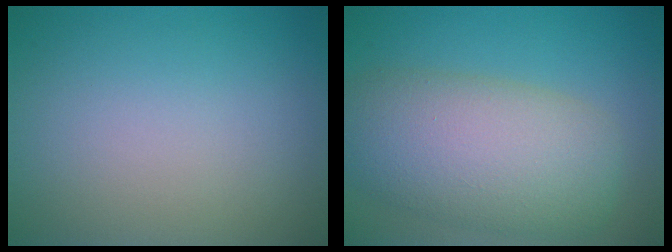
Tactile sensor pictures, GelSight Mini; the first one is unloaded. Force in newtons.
{"total": 8.9, "press": 8.8, "slide": 0.7}